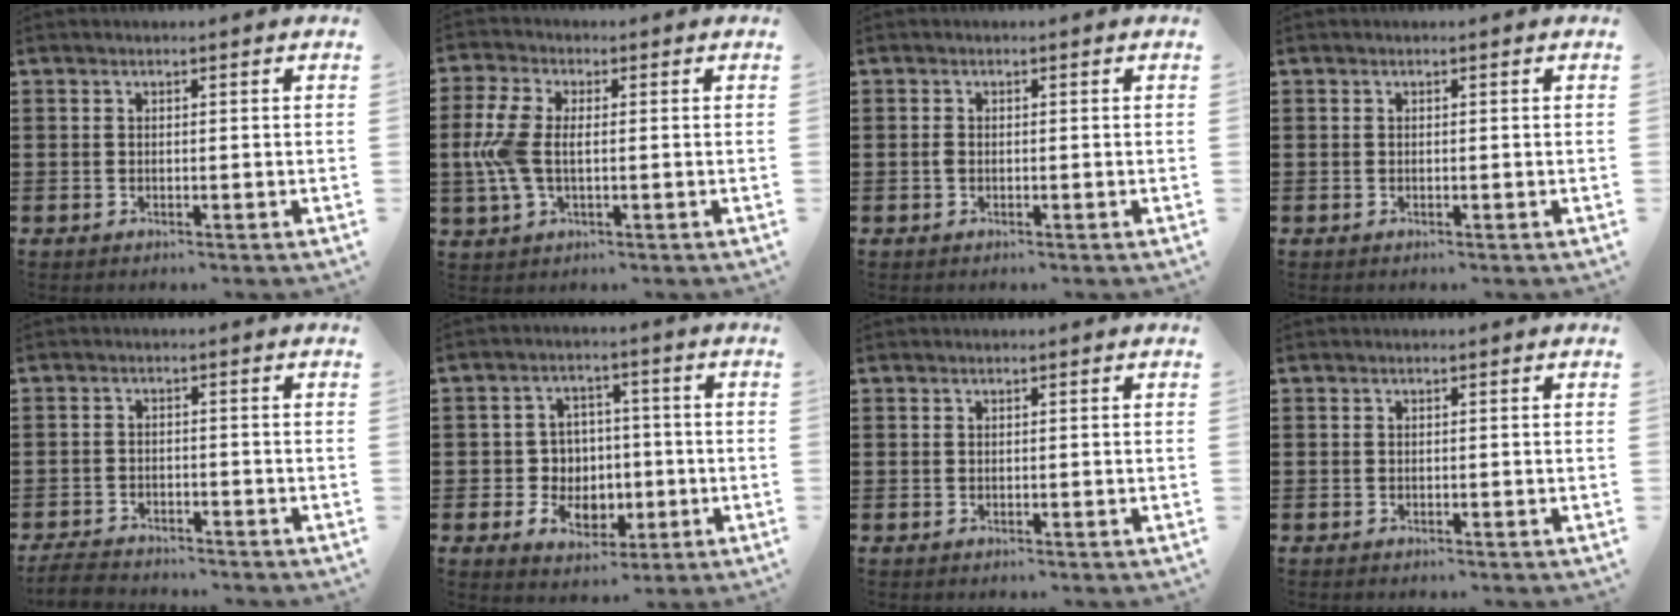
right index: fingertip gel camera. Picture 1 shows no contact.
{"total": 7.1, "force": [-0.1, 3.7, 6.0], "torque": [-0.155, -0.004, -0.012]}
{"total": 0.9, "force": [-0.3, 0.5, 0.7], "torque": [-0.024, -0.002, -0.008]}
{"total": 0.0}
{"total": 3.2, "force": [-3.2, 0.5, 0.4], "torque": [-0.023, -0.002, -0.071]}
{"total": 6.0, "force": [-0.5, 5.7, 1.6], "torque": [-0.037, 0.006, -0.008]}
{"total": 0.0}
{"total": 0.0}